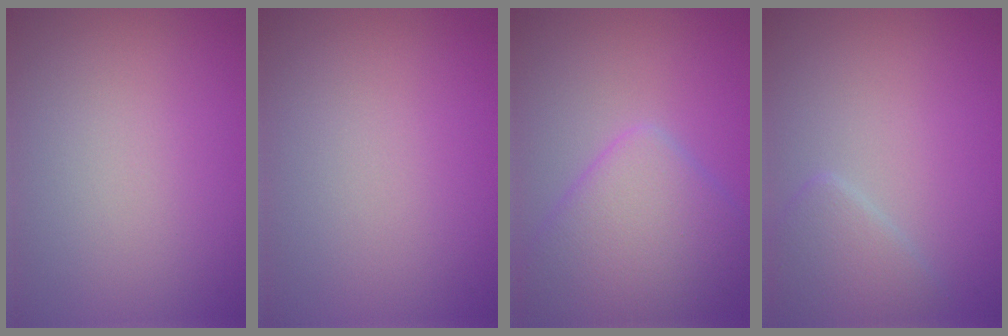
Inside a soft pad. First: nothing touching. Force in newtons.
{"total": 0.0}
{"total": 5.7, "press": 5.7, "slide": 0.2}
{"total": 2.2, "press": 2.2, "slide": 0.1}